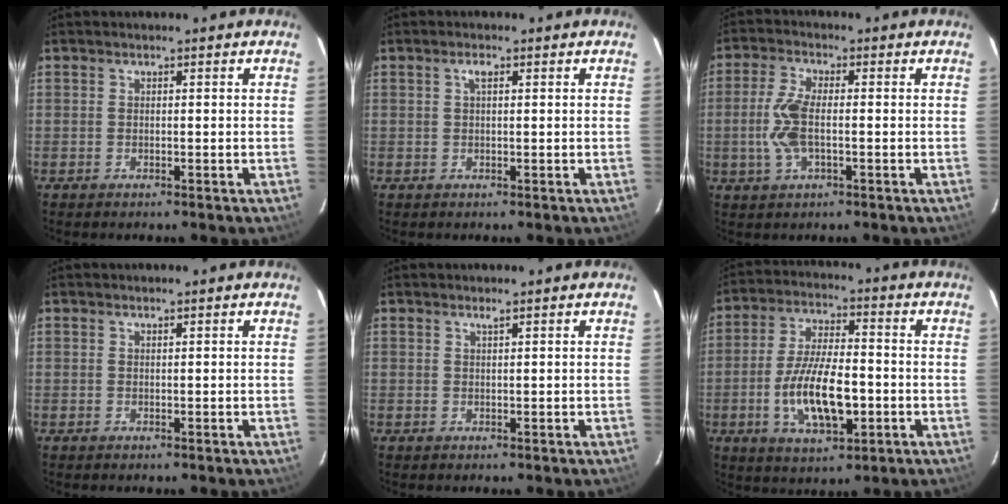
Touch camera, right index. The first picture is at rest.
{"total": 1.5, "force": [0.5, 0.8, 1.2], "torque": [-0.022, 0.007, 0.007]}
{"total": 7.1, "force": [-1.0, 2.7, 6.4], "torque": [-0.141, 0.003, -0.022]}
{"total": 0.0}
{"total": 0.5, "force": [0.4, -0.1, 0.3], "torque": [-0.006, 0.001, 0.007]}
{"total": 13.1, "force": [-3.3, 5.0, 11.6], "torque": [-0.230, -0.006, -0.054]}